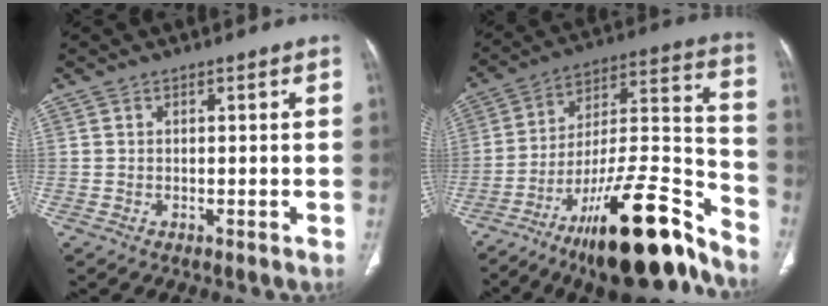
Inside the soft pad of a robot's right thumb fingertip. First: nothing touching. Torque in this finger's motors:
{"motor_torque": [3.59, 1.29, 1.56, -1.21, 0.47]}